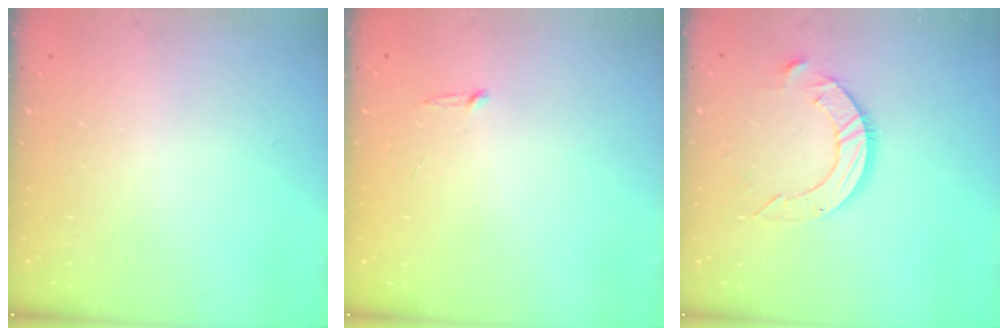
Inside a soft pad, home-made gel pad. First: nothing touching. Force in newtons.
{"total": 2.5, "press": 2.5, "slide": 0.2}
{"total": 10.0, "press": 10.0, "slide": 1.0}